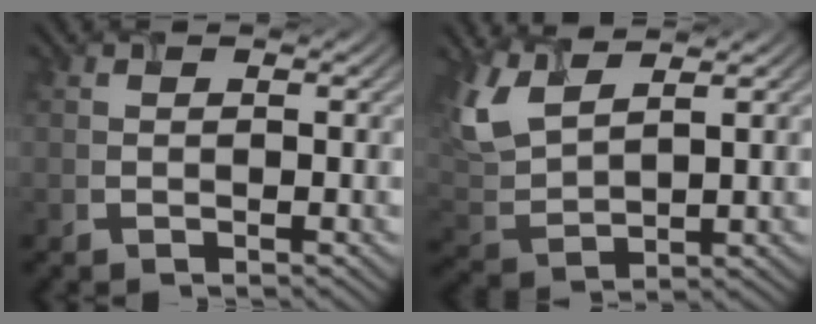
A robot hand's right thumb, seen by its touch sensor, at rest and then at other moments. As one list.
[{"total": 7.0, "force": [4.6, 2.5, 4.7], "torque": [-0.132, 0.007, 0.097]}]